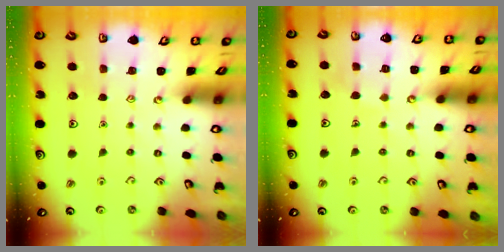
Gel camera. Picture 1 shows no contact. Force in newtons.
{"total": 3.9, "press": 3.9, "slide": 0.2}